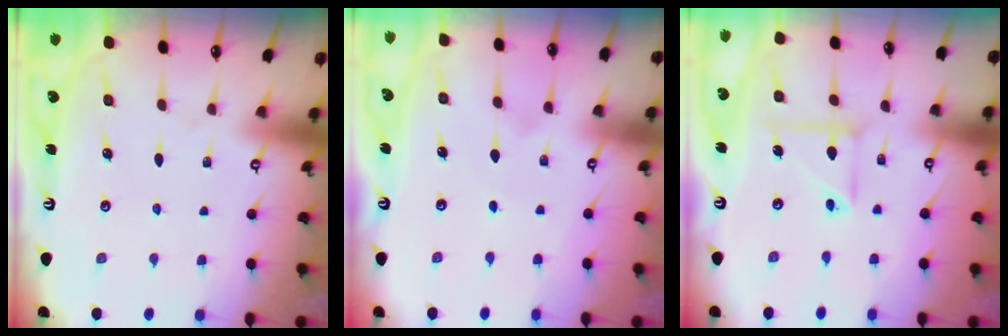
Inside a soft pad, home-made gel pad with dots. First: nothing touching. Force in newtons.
{"total": 3.0, "press": 3.0, "slide": 0.2}
{"total": 6.5, "press": 6.4, "slide": 1.5}